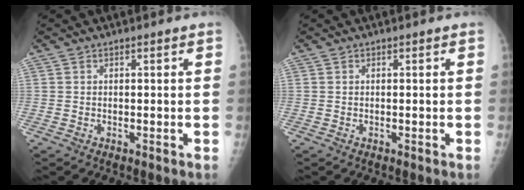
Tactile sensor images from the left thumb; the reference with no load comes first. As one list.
[{"total": 0.0}]